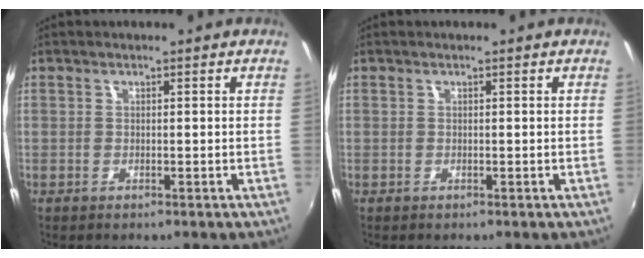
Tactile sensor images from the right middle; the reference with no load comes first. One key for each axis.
{"total": 0.0}